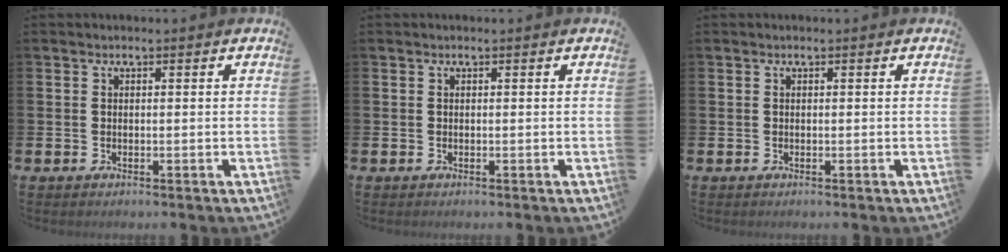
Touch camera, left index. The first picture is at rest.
{"total": 0.0}
{"total": 0.0}